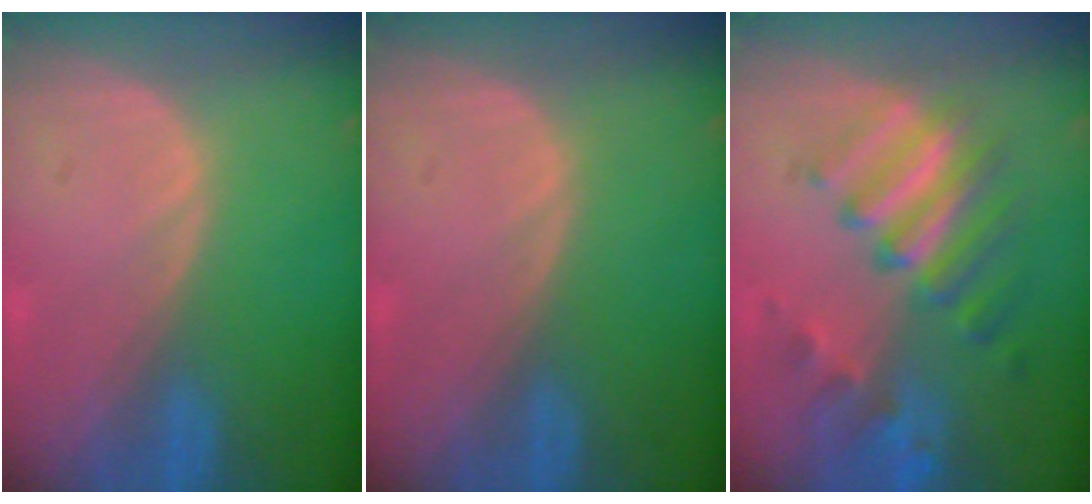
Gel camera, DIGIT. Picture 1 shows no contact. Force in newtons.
{"total": 0.0}
{"total": 9.6, "press": 8.2, "slide": 4.9}